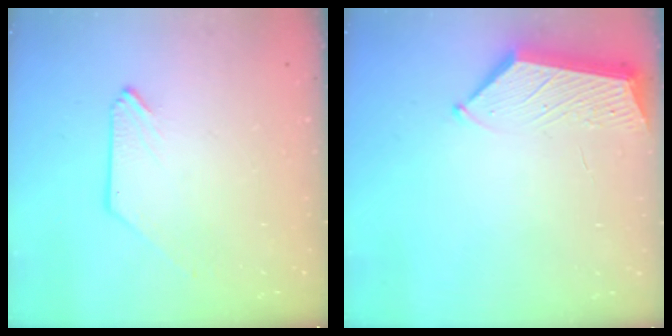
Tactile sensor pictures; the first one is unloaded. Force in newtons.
{"total": 4.1, "press": 4.1, "slide": 0.5}